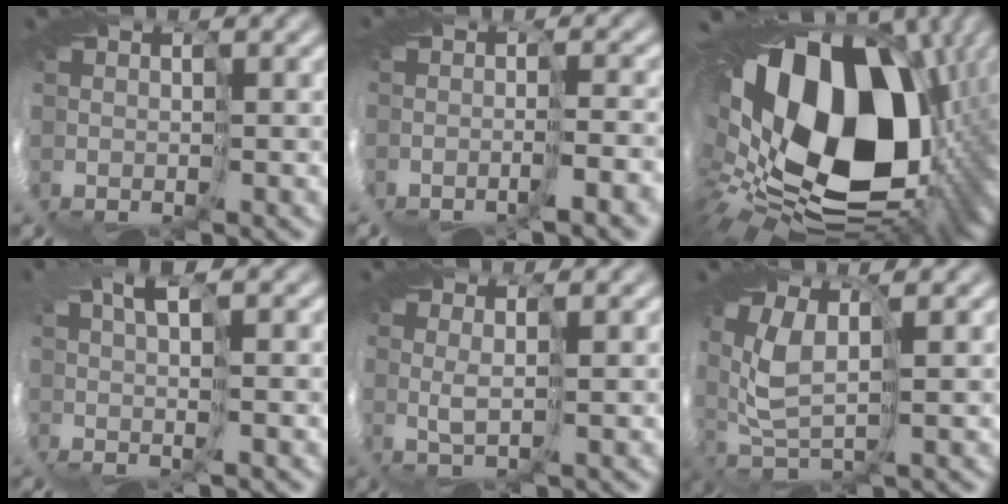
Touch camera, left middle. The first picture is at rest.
{"total": 4.1, "force": [-2.1, 0.1, 3.5], "torque": [-0.050, 0.000, -0.028]}
{"total": 16.9, "force": [3.4, 11.0, 12.4], "torque": [-0.249, -0.019, 0.077]}
{"total": 1.9, "force": [0.4, -1.4, 1.2], "torque": [-0.030, -0.001, 0.005]}
{"total": 1.1, "force": [0.5, -0.9, 0.4], "torque": [-0.027, 0.002, 0.006]}
{"total": 4.2, "force": [1.0, 2.1, 3.5], "torque": [-0.120, -0.003, 0.018]}